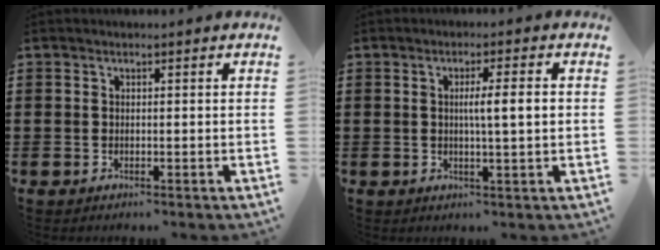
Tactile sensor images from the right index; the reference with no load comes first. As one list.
[{"total": 4.4, "force": [0.4, 0.3, 4.4], "torque": [-0.080, -0.002, 0.003]}]